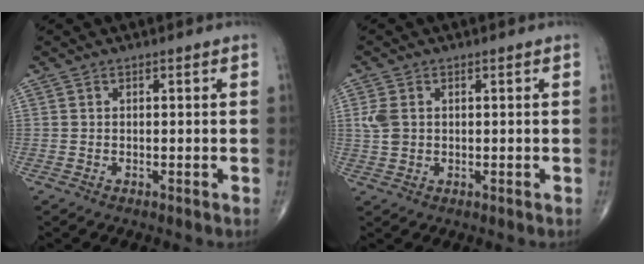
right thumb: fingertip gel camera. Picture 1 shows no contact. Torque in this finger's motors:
{"motor_torque": [0.01, 0.01, 0.39, 0.17, 0.02]}